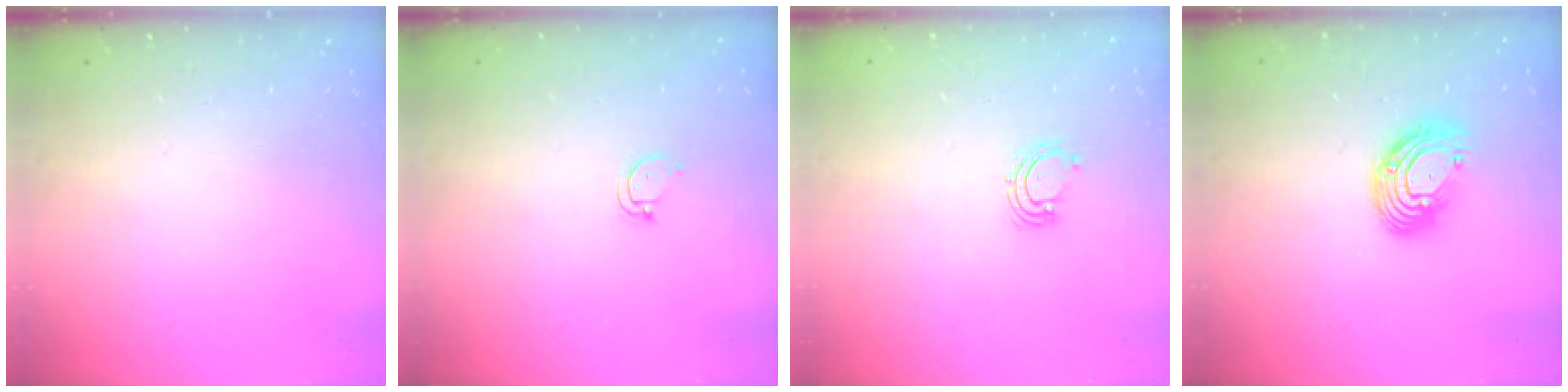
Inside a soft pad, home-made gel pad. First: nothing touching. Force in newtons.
{"total": 3.1, "press": 3.1, "slide": 0.2}
{"total": 2.9, "press": 2.9, "slide": 0.4}
{"total": 11.1, "press": 11.1, "slide": 0.7}